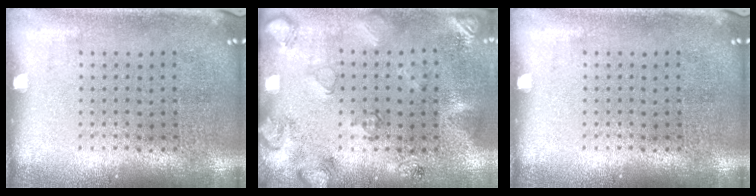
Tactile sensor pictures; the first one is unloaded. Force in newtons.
{"total": 2.6, "press": 1.8, "slide": 1.9}
{"total": 0.0}